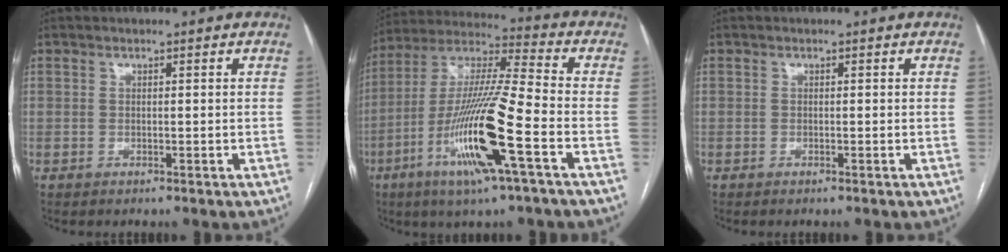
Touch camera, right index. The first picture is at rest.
{"total": 17.6, "force": [-6.6, 0.3, 16.3], "torque": [-0.328, -0.015, -0.126]}
{"total": 0.0}